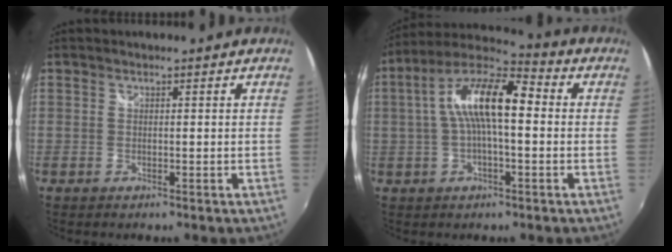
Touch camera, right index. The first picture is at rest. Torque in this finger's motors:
{"motor_torque": [0.92, -0.21, 0.67, 0.21]}